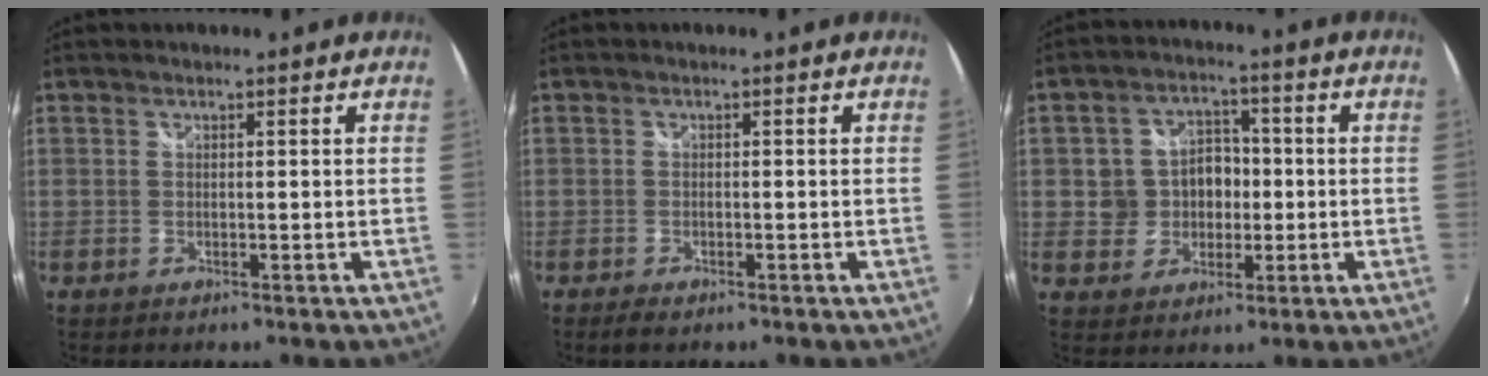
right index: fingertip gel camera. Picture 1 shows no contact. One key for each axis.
{"total": 2.0, "fx": -1.6, "fy": 0.7, "fz": 1.1, "tx": -0.025, "ty": -0.008, "tz": -0.030}
{"total": 7.5, "fx": -0.5, "fy": 6.9, "fz": 3.1, "tx": -0.061, "ty": 0.021, "tz": -0.001}